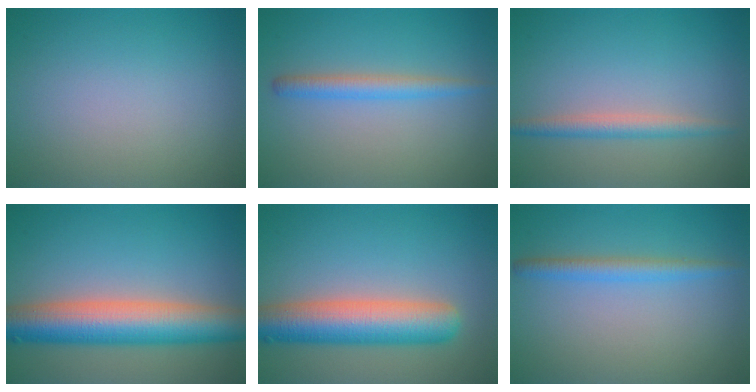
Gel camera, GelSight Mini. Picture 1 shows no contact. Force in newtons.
{"total": 2.2, "press": 2.2, "slide": 0.2}
{"total": 2.2, "press": 2.2, "slide": 0.0}
{"total": 8.8, "press": 8.8, "slide": 0.1}
{"total": 7.8, "press": 7.8, "slide": 0.3}
{"total": 2.1, "press": 2.1, "slide": 0.2}